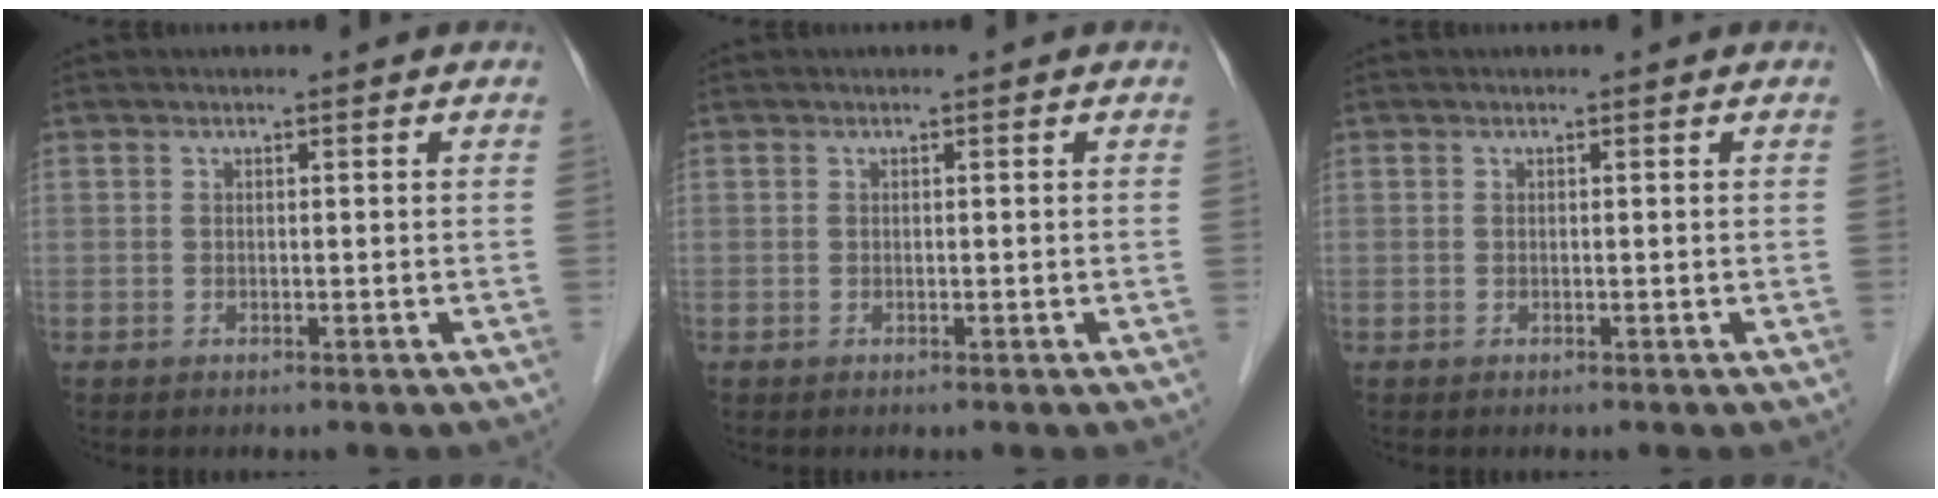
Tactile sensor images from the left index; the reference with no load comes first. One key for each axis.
{"total": 0.0}
{"total": 0.0}